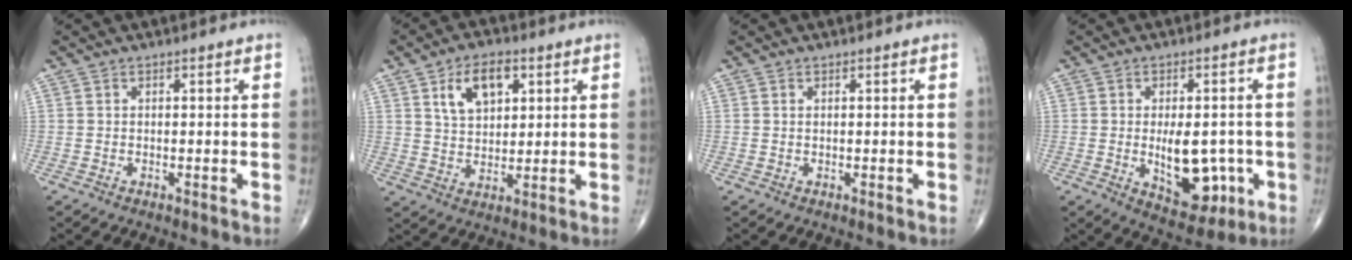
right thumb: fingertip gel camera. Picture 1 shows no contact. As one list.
[{"total": 9.1, "force": [3.8, 5.3, 6.4], "torque": [-0.085, -0.010, 0.067]}, {"total": 0.0}, {"total": 11.4, "force": [-2.1, 6.1, 9.4], "torque": [-0.106, -0.003, -0.014]}]